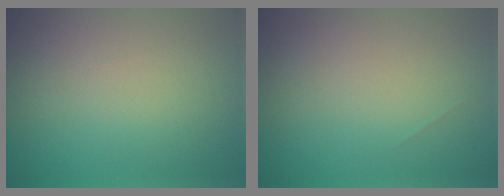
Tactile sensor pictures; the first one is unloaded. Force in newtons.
{"total": 0.0}